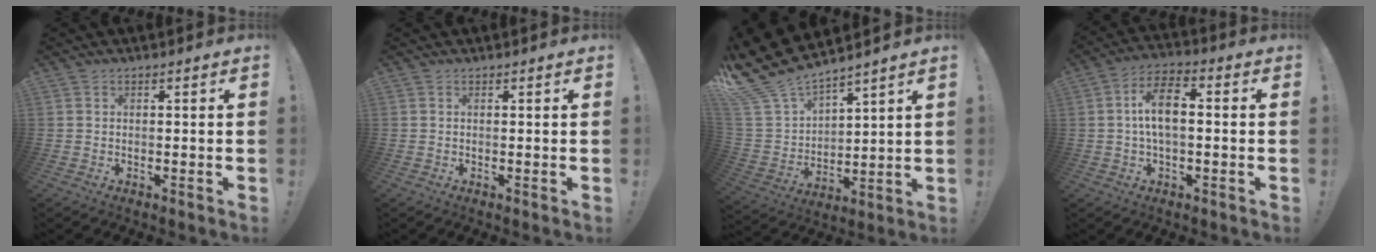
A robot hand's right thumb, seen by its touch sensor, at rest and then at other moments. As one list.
[{"total": 0.7, "force": [0.6, 0.0, -0.3], "torque": [0.012, -0.005, 0.011]}, {"total": 13.0, "force": [11.4, 4.8, 3.8], "torque": [-0.094, -0.096, 0.220]}, {"total": 9.8, "force": [0.5, 4.9, 8.5], "torque": [-0.153, 0.011, 0.010]}]